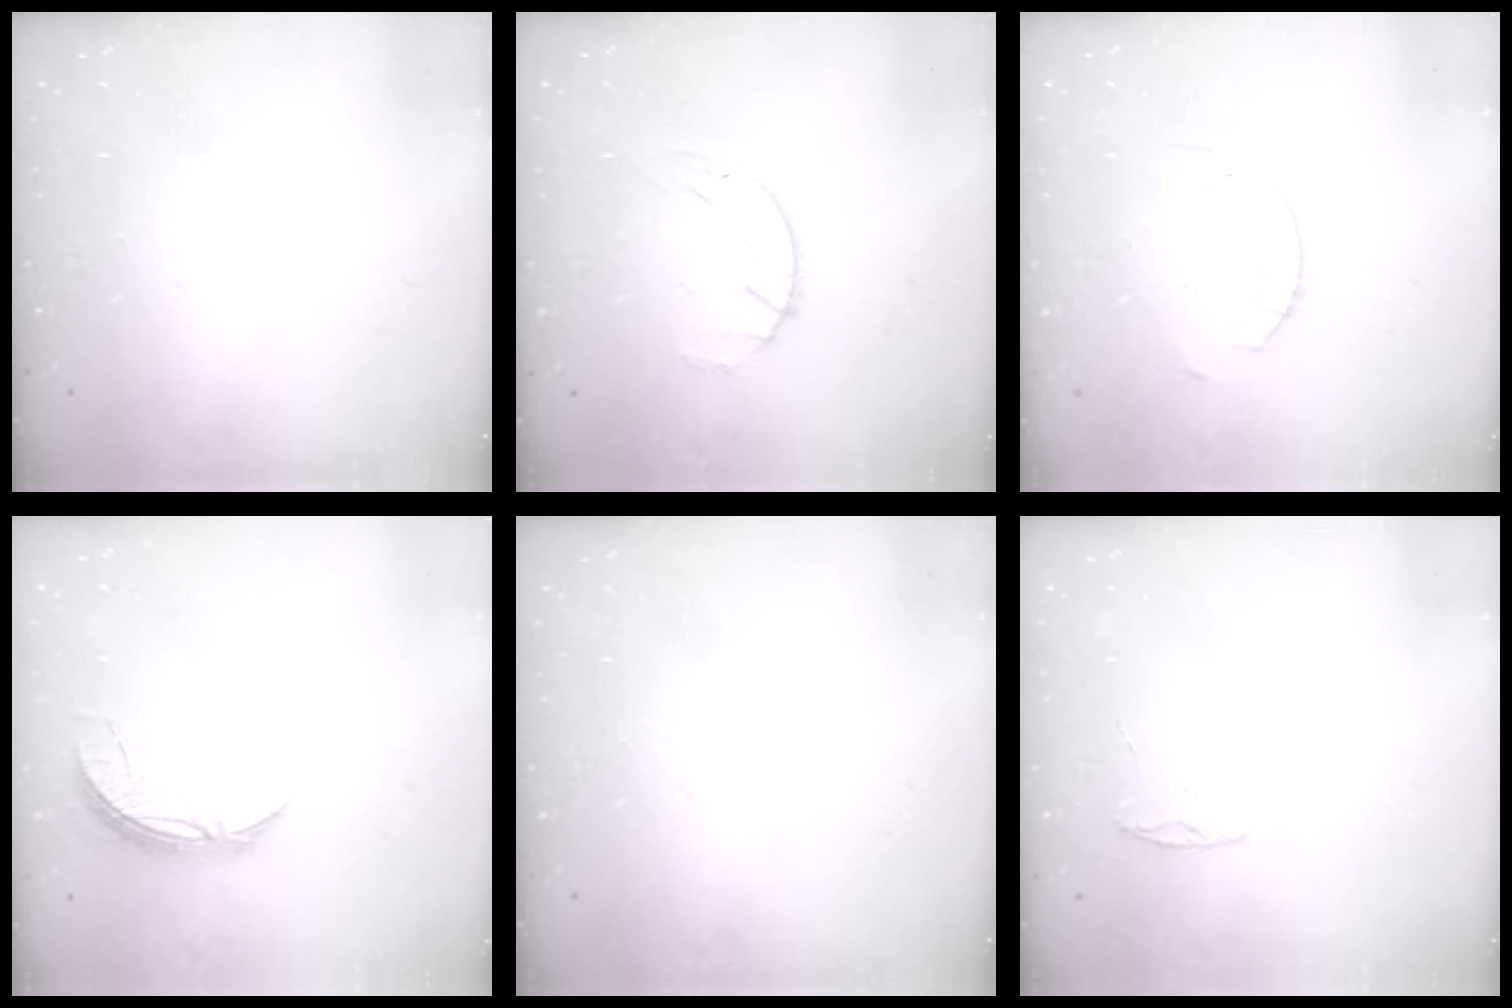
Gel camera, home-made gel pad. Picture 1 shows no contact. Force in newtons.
{"total": 1.6, "press": 1.6, "slide": 0.3}
{"total": 0.8, "press": 0.8, "slide": 0.2}
{"total": 5.5, "press": 5.5, "slide": 0.3}
{"total": 0.0}
{"total": 2.0, "press": 2.0, "slide": 0.2}